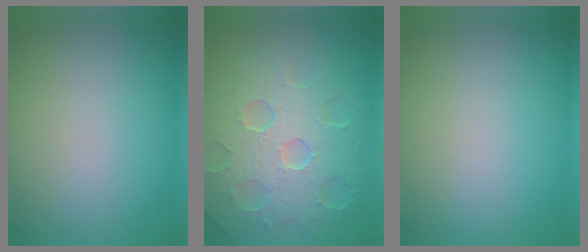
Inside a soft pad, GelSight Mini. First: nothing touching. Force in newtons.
{"total": 8.5, "press": 6.0, "slide": 6.0}
{"total": 0.0}